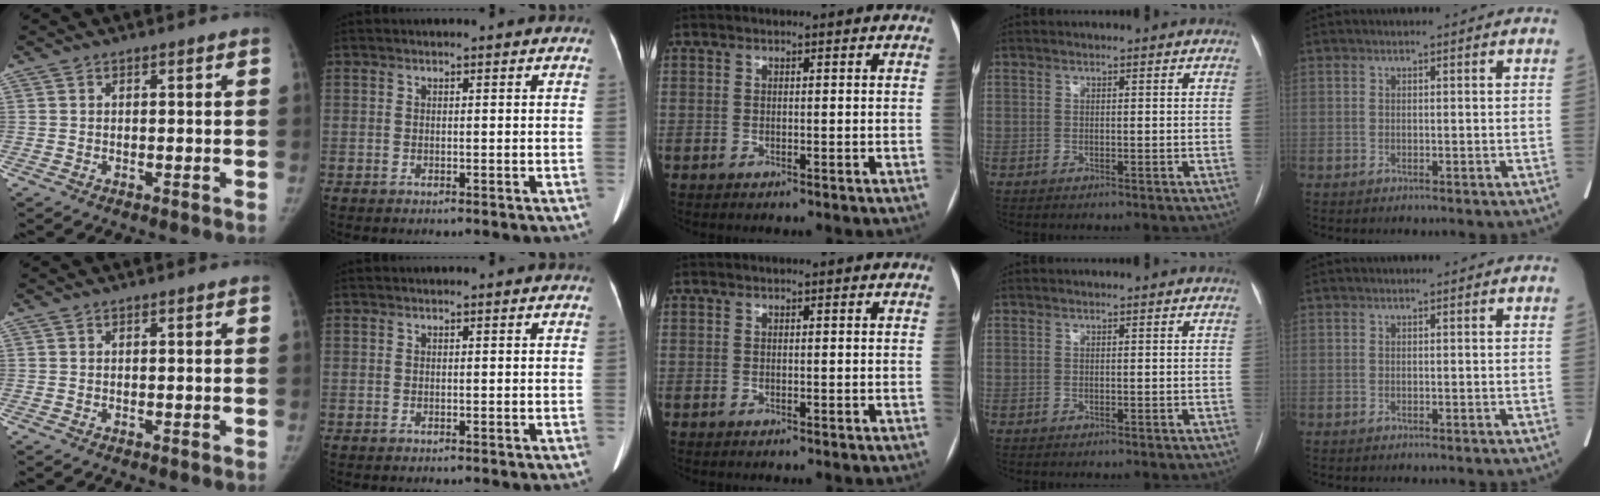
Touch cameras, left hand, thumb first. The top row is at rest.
{}